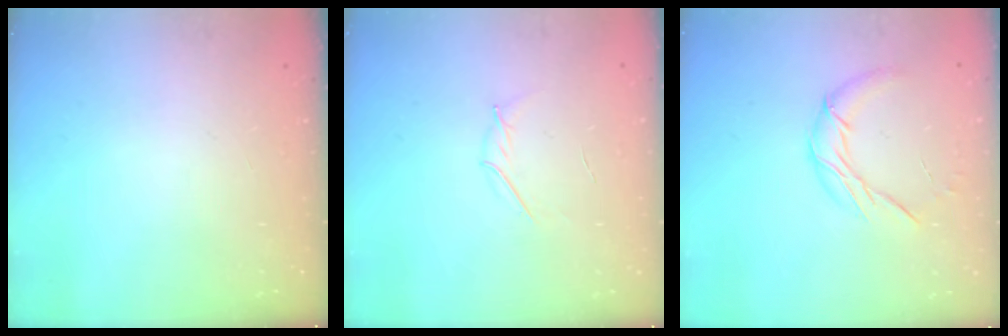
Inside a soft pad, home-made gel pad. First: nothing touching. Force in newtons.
{"total": 2.9, "press": 2.8, "slide": 0.9}
{"total": 8.7, "press": 8.7, "slide": 0.3}